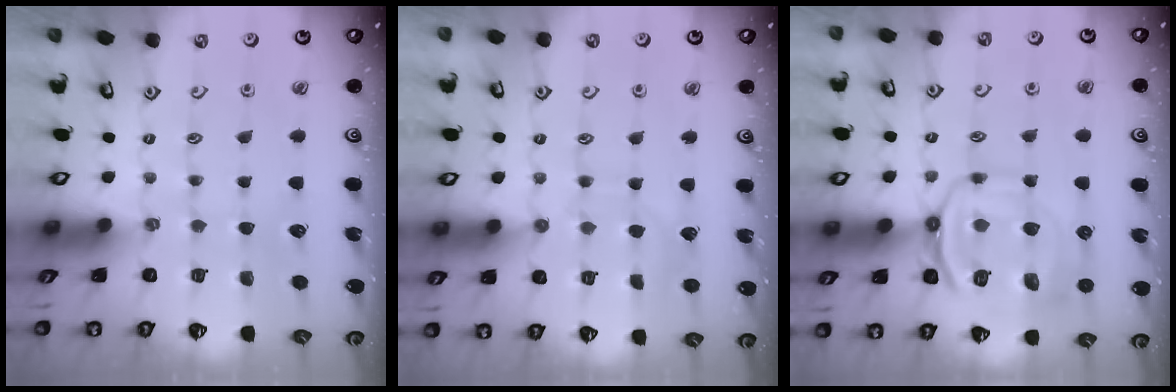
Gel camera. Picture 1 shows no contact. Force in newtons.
{"total": 5.7, "press": 5.7, "slide": 0.2}
{"total": 13.0, "press": 12.9, "slide": 1.3}